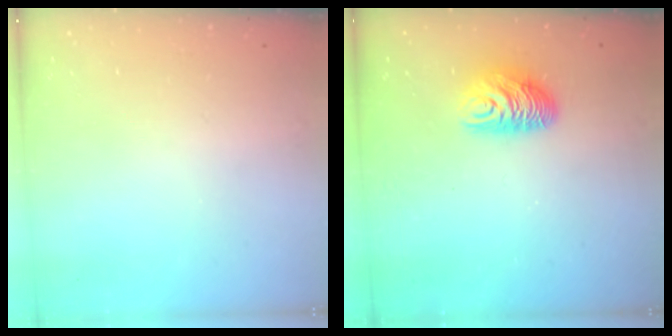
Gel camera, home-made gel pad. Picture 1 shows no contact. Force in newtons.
{"total": 9.5, "press": 9.5, "slide": 0.6}